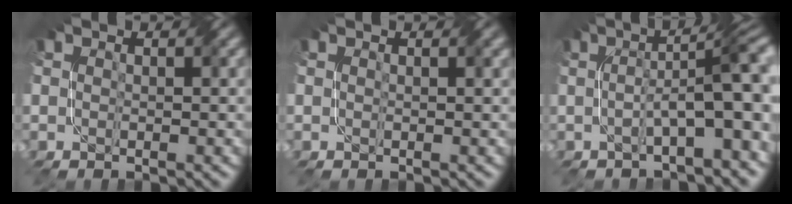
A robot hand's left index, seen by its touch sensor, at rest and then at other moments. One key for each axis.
{"total": 0.0}
{"total": 7.7, "fx": -0.8, "fy": 2.0, "fz": 7.4, "tx": -0.109, "ty": 0.016, "tz": -0.016}